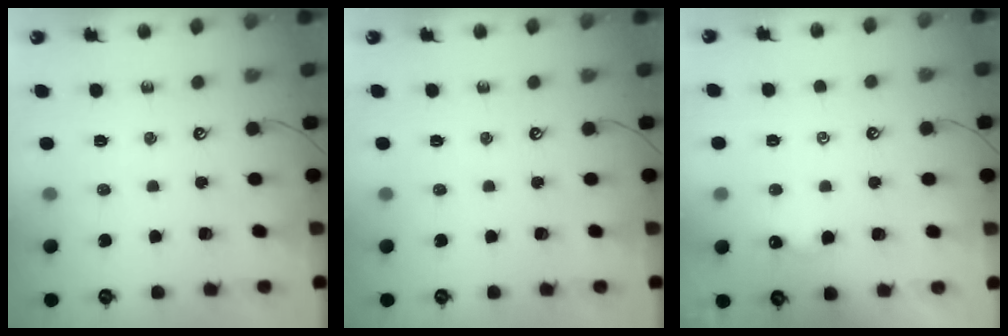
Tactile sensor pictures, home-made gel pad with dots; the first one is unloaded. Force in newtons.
{"total": 0.0}
{"total": 1.8, "press": 1.8, "slide": 0.3}